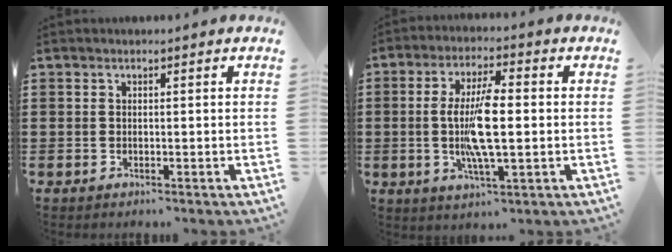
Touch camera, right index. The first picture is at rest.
{"total": 9.3, "force": [-0.4, 2.4, 8.9], "torque": [-0.185, -0.008, -0.014]}